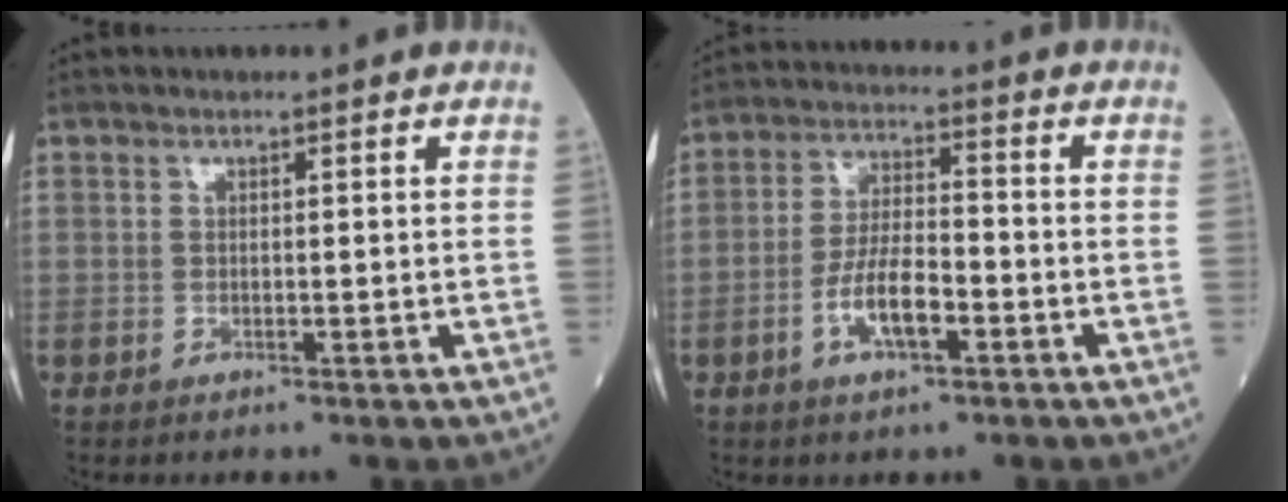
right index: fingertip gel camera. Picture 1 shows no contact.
{"total": 7.2, "force": [-2.8, 2.3, 6.2], "torque": [-0.122, 0.005, -0.051]}